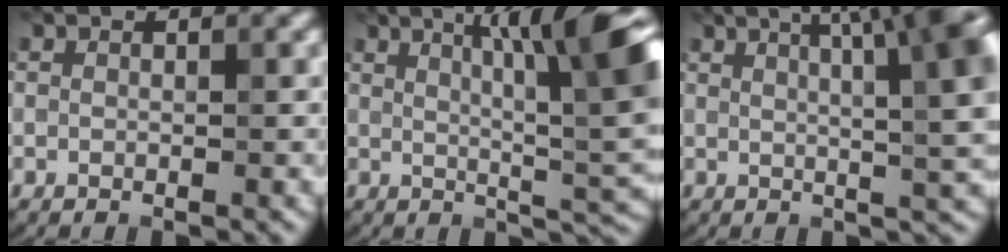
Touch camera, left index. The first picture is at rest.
{"total": 9.8, "force": [3.2, 1.5, 9.2], "torque": [-0.124, 0.011, 0.055]}
{"total": 12.1, "force": [4.7, 3.6, 10.5], "torque": [-0.101, 0.040, 0.052]}